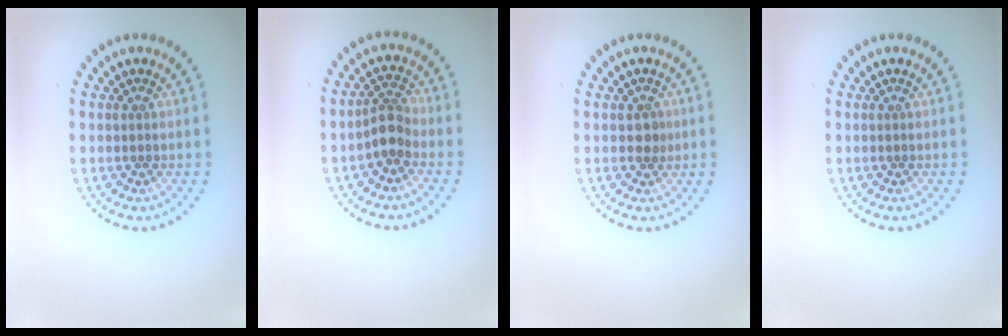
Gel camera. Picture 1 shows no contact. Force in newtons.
{"total": 2.5, "press": 2.0, "slide": 1.5}
{"total": 1.2, "press": 1.2, "slide": 0.3}
{"total": 0.0}